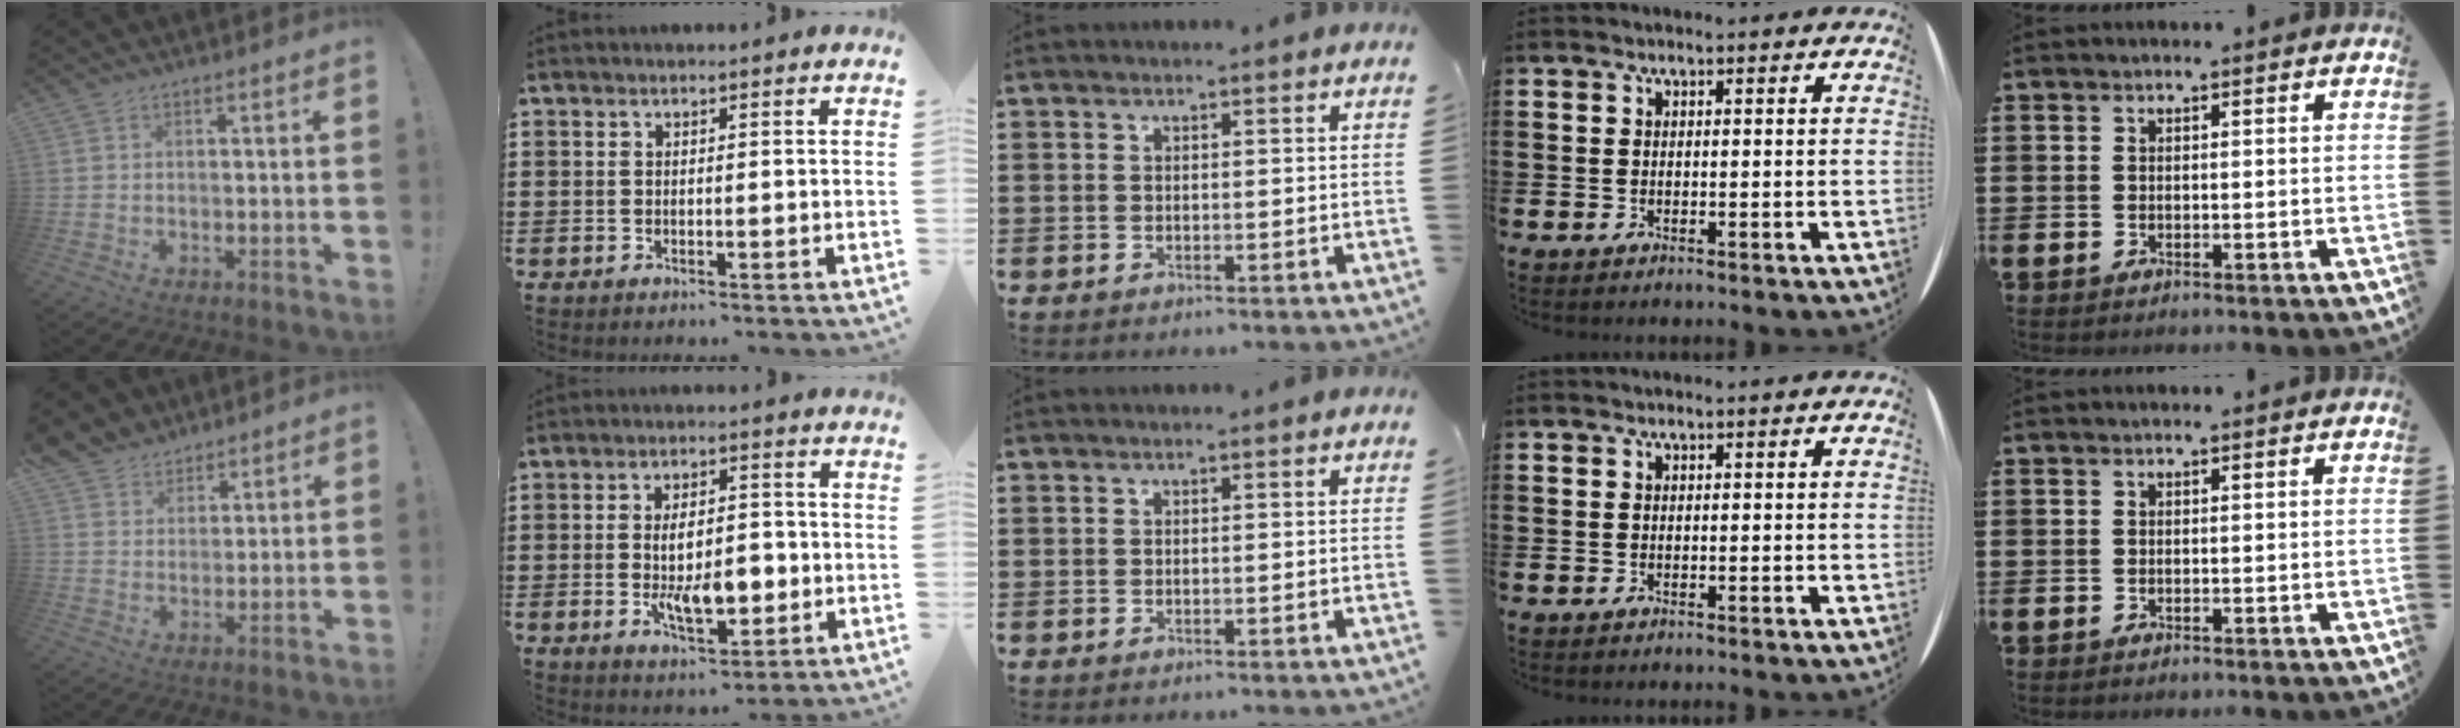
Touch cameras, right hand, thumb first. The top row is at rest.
{"thumb": {"total": 6.1, "force": [4.6, 4.0, 0.1], "torque": [-0.012, -0.037, 0.093]}, "index": {"total": 8.0, "force": [-1.2, 3.9, 6.8], "torque": [-0.122, -0.003, -0.027]}}